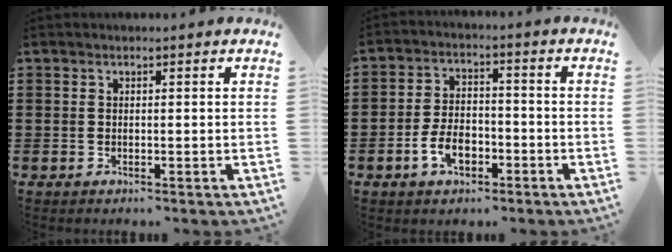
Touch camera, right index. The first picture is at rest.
{"total": 5.7, "force": [-2.6, 3.2, 4.0], "torque": [-0.090, 0.001, -0.050]}